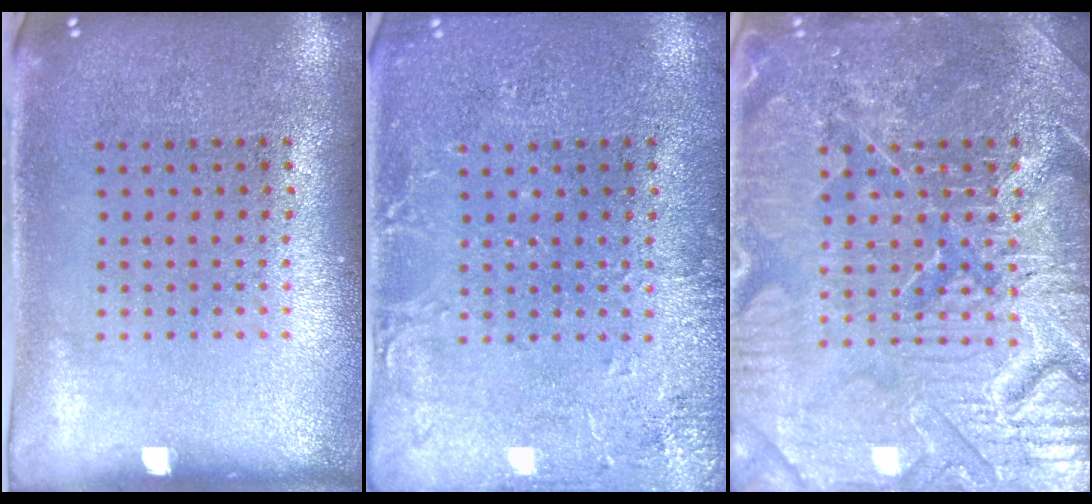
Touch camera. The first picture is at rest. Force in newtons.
{"total": 2.8, "press": 2.8, "slide": 0.4}
{"total": 7.9, "press": 7.8, "slide": 0.9}